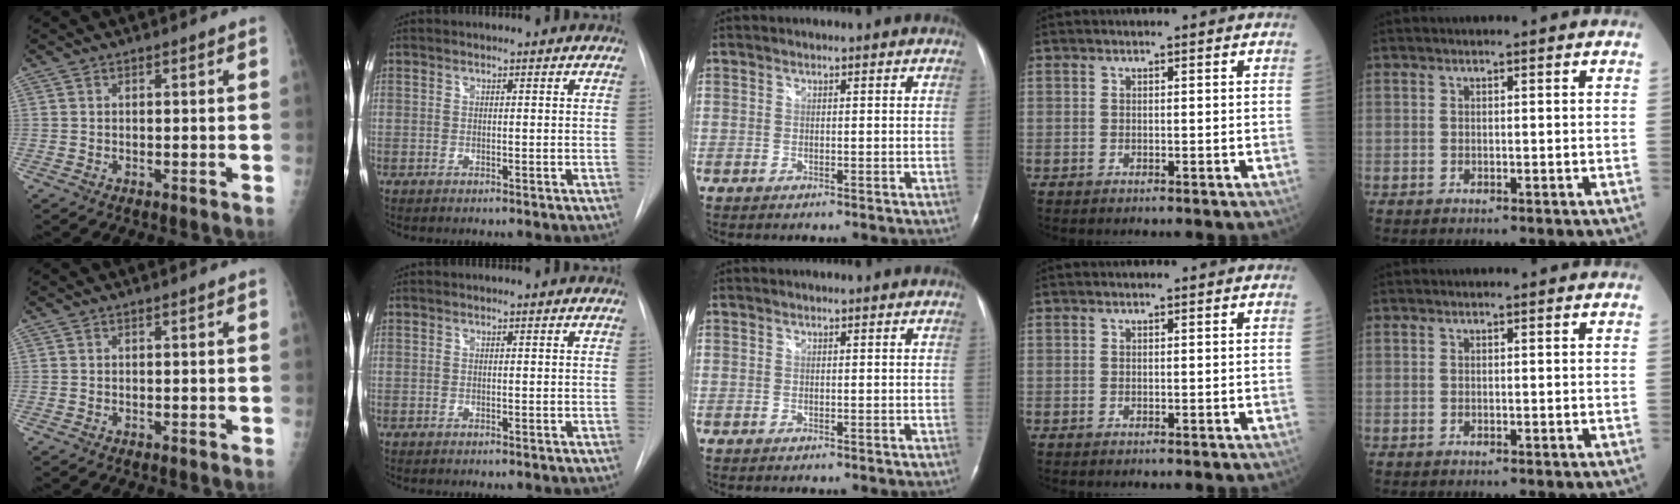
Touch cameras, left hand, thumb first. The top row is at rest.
{}